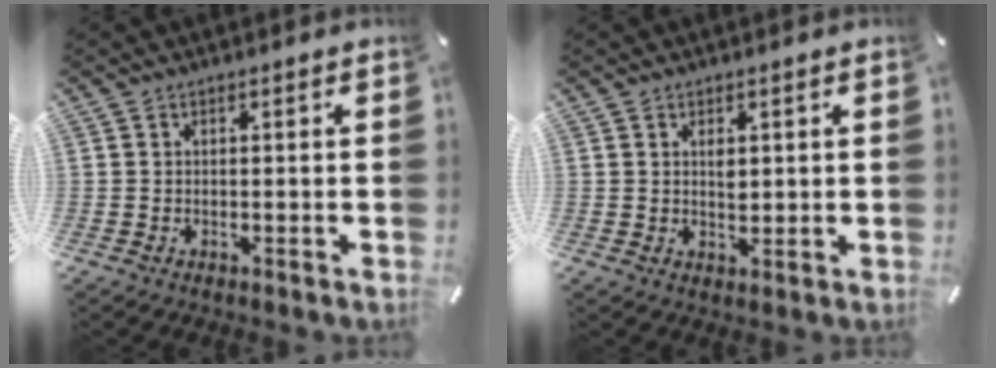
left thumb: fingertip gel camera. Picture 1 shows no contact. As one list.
[{"total": 2.4, "force": [0.7, 1.5, 1.6], "torque": [-0.030, -0.001, 0.011]}]